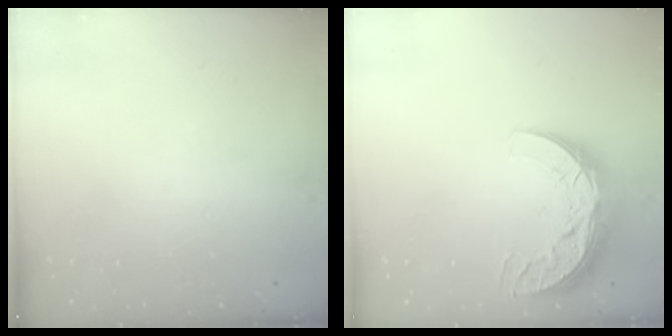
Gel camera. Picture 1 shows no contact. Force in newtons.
{"total": 12.6, "press": 12.6, "slide": 0.8}